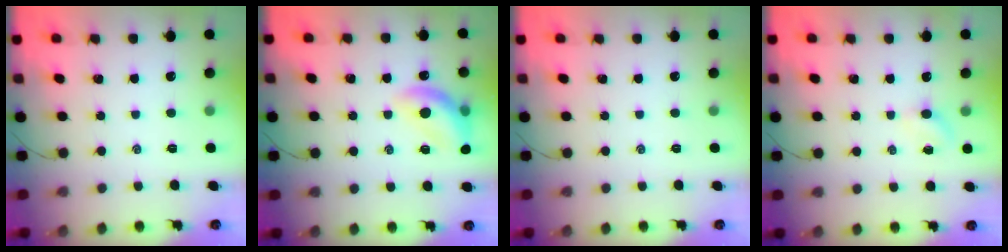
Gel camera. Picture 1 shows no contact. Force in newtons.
{"total": 14.4, "press": 14.1, "slide": 3.0}
{"total": 0.0}
{"total": 2.1, "press": 2.0, "slide": 0.7}